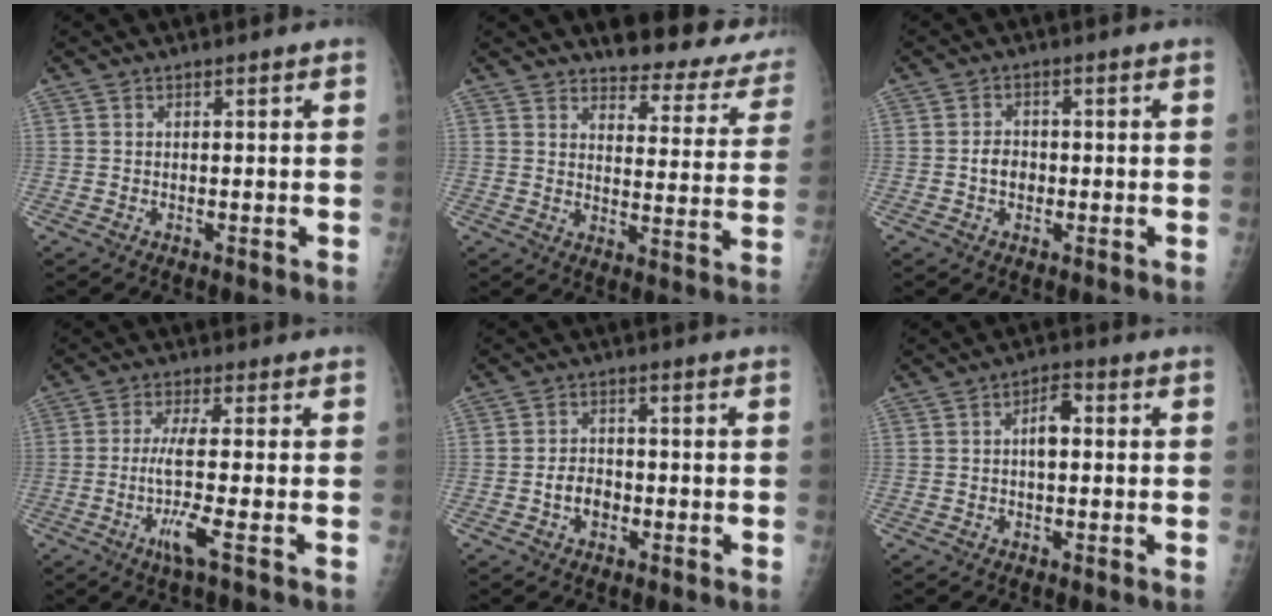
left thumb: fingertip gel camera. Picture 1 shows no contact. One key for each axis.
{"total": 15.2, "fx": 13.2, "fy": 5.6, "fz": 5.1, "tx": -0.012, "ty": -0.092, "tz": 0.140}
{"total": 3.0, "fx": -0.6, "fy": 2.4, "fz": 1.8, "tx": -0.016, "ty": 0.010, "tz": -0.011}
{"total": 6.6, "fx": -2.2, "fy": -0.7, "fz": 6.2, "tx": -0.140, "ty": -0.010, "tz": -0.048}
{"total": 3.8, "fx": -1.3, "fy": 2.8, "fz": 2.2, "tx": -0.021, "ty": 0.015, "tz": -0.025}
{"total": 3.9, "fx": 0.1, "fy": 2.1, "fz": 3.3, "tx": -0.044, "ty": 0.011, "tz": -0.005}